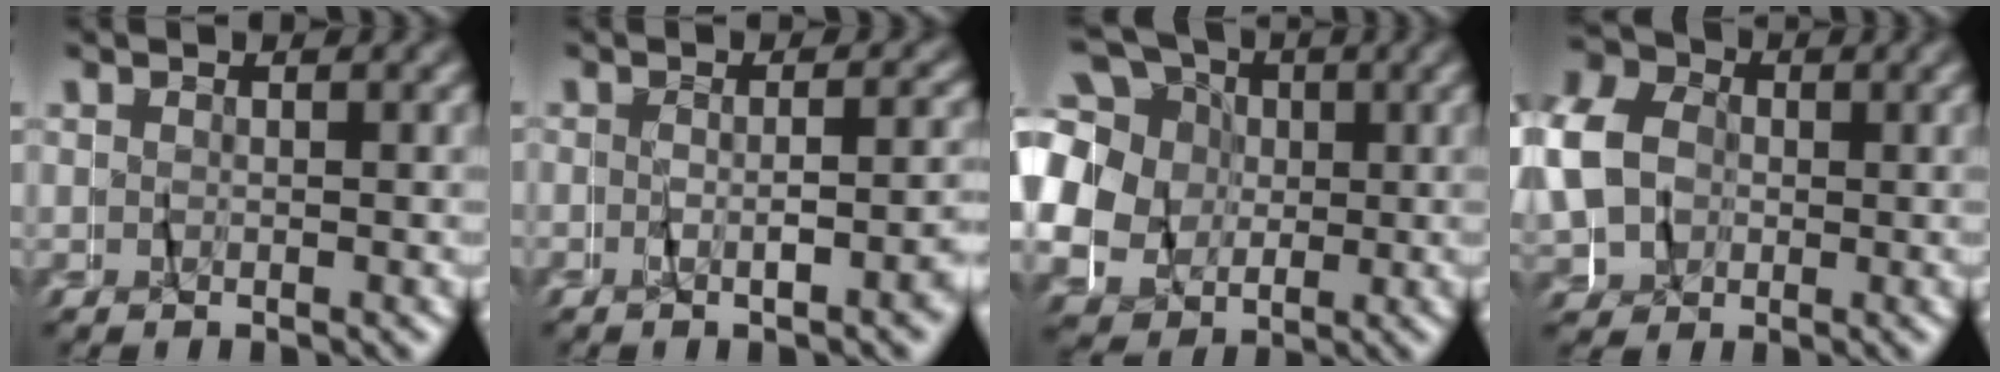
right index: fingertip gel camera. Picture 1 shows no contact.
{"total": 2.3, "force": [-1.5, -0.4, 1.7], "torque": [-0.029, 0.008, -0.026]}
{"total": 13.8, "force": [1.2, 12.0, 6.6], "torque": [-0.162, -0.008, 0.005]}
{"total": 8.3, "force": [1.6, 7.1, 4.0], "torque": [-0.092, 0.002, 0.017]}